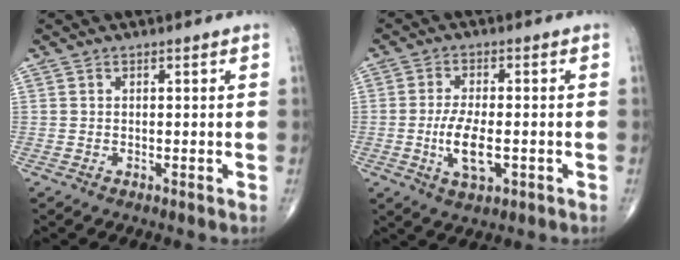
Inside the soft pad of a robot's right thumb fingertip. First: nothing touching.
{"total": 7.4, "force": [-1.7, 3.2, 6.4], "torque": [-0.121, 0.000, -0.028]}